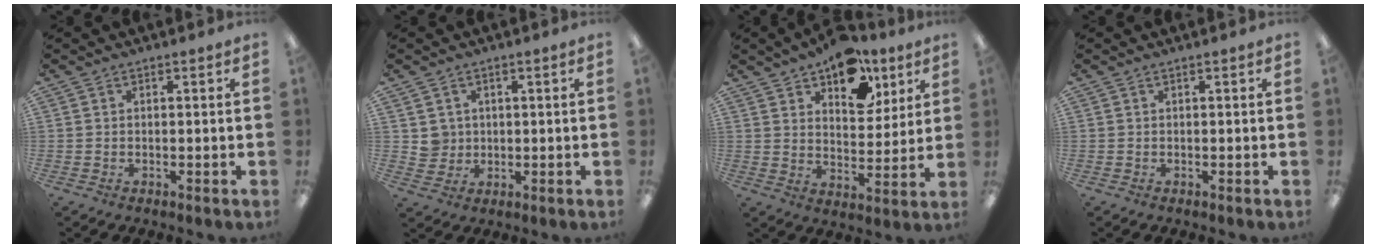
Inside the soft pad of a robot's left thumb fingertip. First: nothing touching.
{"total": 3.9, "force": [1.2, 3.7, -0.2], "torque": [0.006, 0.002, 0.019]}
{"total": 13.2, "force": [9.5, 7.3, 5.7], "torque": [-0.065, -0.057, 0.165]}
{"total": 0.0}